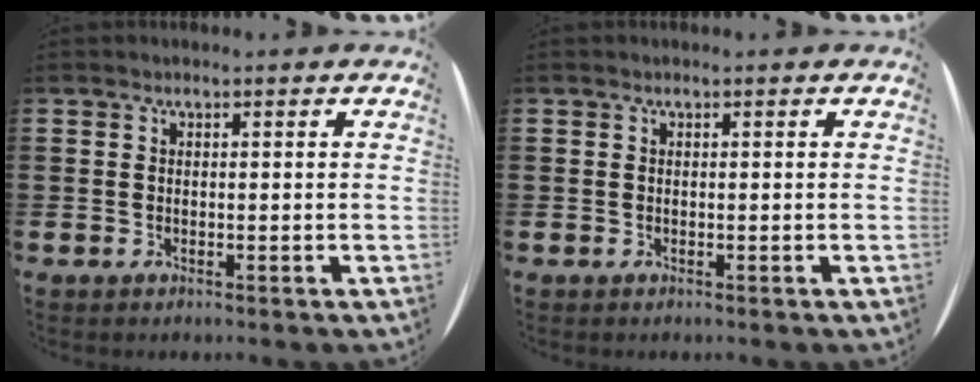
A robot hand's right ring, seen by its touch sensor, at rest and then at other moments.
{"total": 0.0}